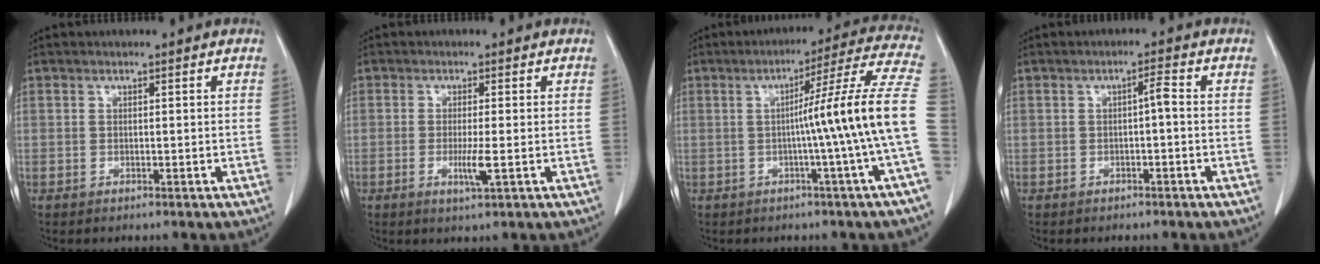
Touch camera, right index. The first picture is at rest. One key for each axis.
{"total": 3.1, "fx": -0.8, "fy": 0.0, "fz": 3.0, "tx": -0.056, "ty": -0.007, "tz": -0.013}
{"total": 14.5, "fx": -1.9, "fy": -3.0, "fz": 14.1, "tx": -0.180, "ty": 0.010, "tz": -0.032}
{"total": 1.7, "fx": -0.3, "fy": 0.2, "fz": 1.7, "tx": -0.025, "ty": 0.004, "tz": -0.005}